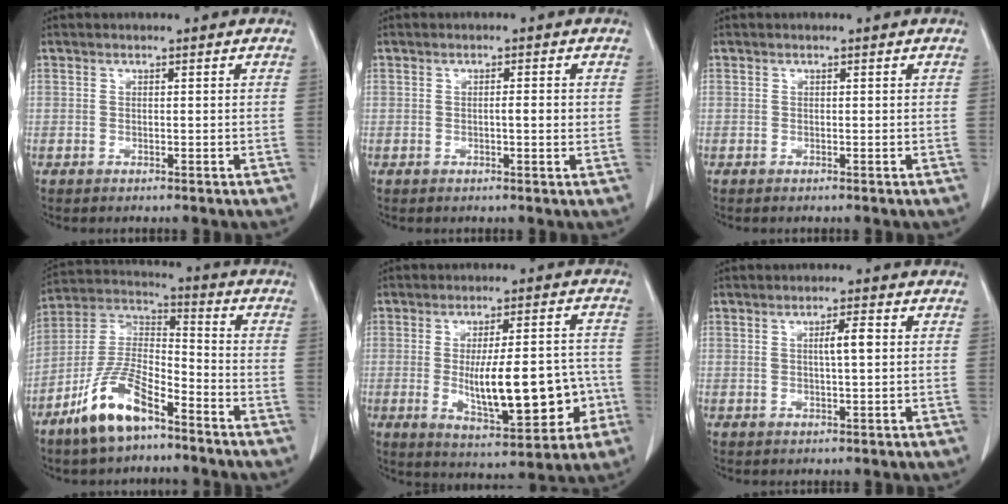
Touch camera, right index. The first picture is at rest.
{"total": 1.9, "force": [0.0, 0.3, 1.9], "torque": [-0.030, 0.002, 0.001]}
{"total": 0.0}
{"total": 12.2, "force": [-7.9, 3.9, 8.5], "torque": [-0.183, 0.001, -0.153]}
{"total": 15.3, "force": [-2.6, 4.6, 14.3], "torque": [-0.217, 0.007, -0.026]}
{"total": 3.1, "force": [0.7, 0.4, 3.0], "torque": [-0.050, 0.002, 0.015]}